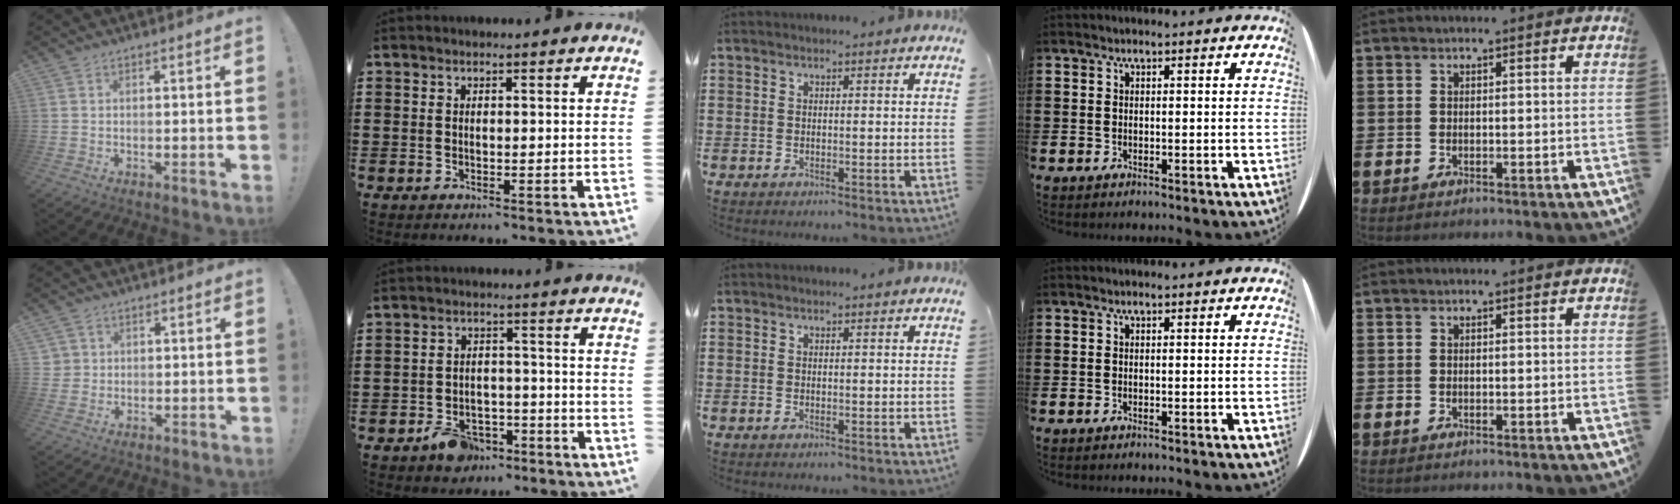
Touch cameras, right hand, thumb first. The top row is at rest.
{"thumb": {"total": 2.8, "force": [1.1, 2.6, 0.4], "torque": [-0.009, -0.001, 0.023]}, "index": {"total": 4.5, "force": [-3.5, 2.5, 1.5], "torque": [-0.034, 0.012, -0.066]}}